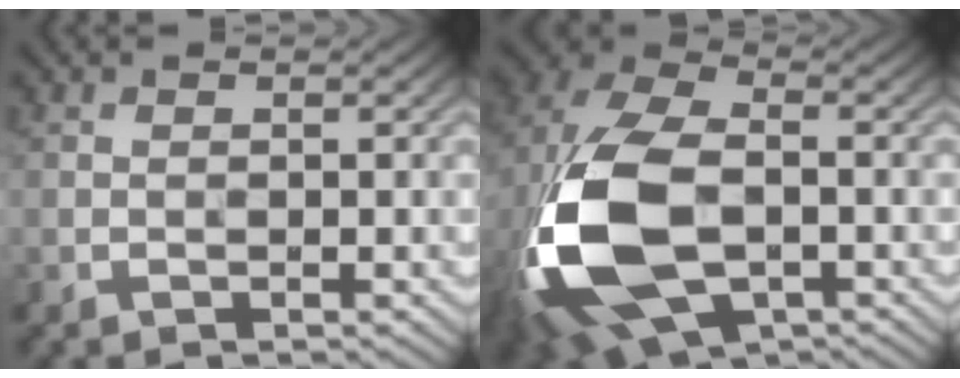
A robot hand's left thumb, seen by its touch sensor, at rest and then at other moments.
{"total": 19.6, "force": [-4.9, 11.3, 15.3], "torque": [-0.355, -0.030, -0.089]}